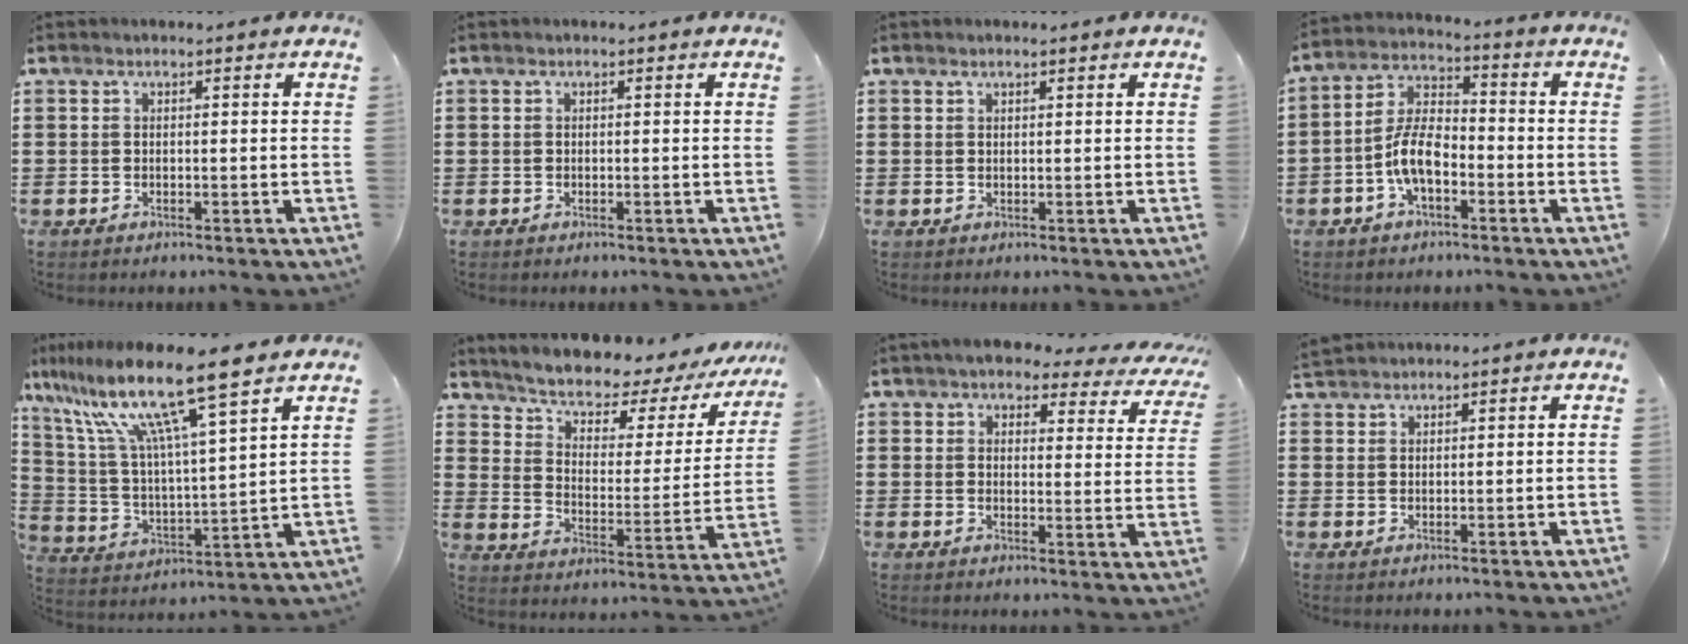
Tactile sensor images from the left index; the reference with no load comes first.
{"total": 0.0}
{"total": 0.7, "force": [0.6, 0.1, 0.4], "torque": [-0.008, 0.000, 0.011]}
{"total": 7.3, "force": [-2.9, 3.2, 5.8], "torque": [-0.141, 0.003, -0.063]}
{"total": 13.2, "force": [9.7, 0.6, 9.0], "torque": [-0.207, -0.055, 0.157]}
{"total": 4.9, "force": [4.2, 1.6, 1.9], "torque": [-0.055, -0.039, 0.063]}
{"total": 4.8, "force": [4.3, 1.1, 1.8], "torque": [-0.047, -0.023, 0.072]}
{"total": 1.6, "force": [1.6, 0.1, 0.2], "torque": [-0.007, 0.002, 0.033]}